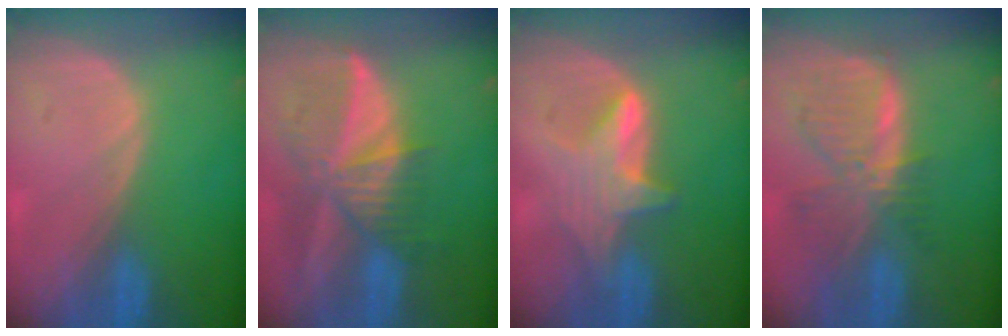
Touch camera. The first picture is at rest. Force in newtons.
{"total": 9.5, "press": 8.3, "slide": 4.6}
{"total": 5.8, "press": 5.7, "slide": 0.9}
{"total": 8.4, "press": 7.3, "slide": 4.0}